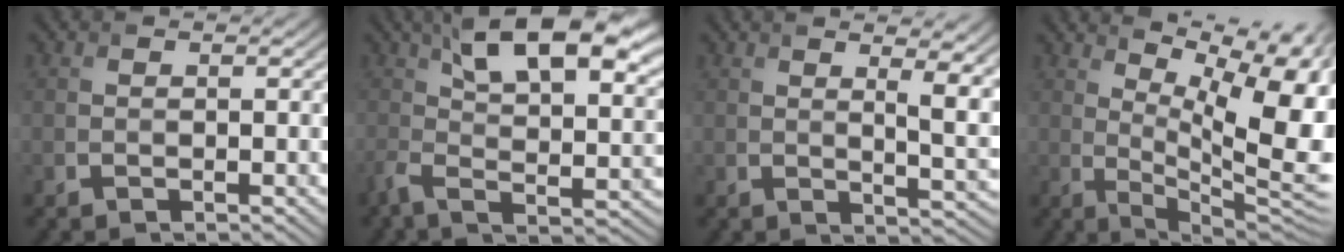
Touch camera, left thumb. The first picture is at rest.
{"total": 13.3, "force": [4.6, 5.2, 11.3], "torque": [-0.216, -0.010, 0.082]}
{"total": 7.7, "force": [3.0, 2.5, 6.7], "torque": [-0.078, 0.008, 0.044]}
{"total": 15.7, "force": [4.3, 5.8, 14.0], "torque": [-0.192, 0.023, 0.080]}